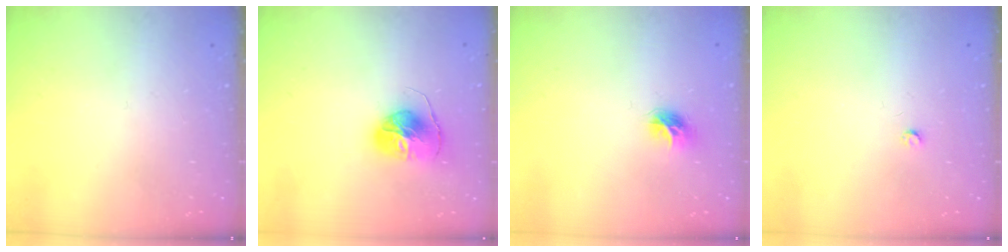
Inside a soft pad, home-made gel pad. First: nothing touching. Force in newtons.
{"total": 10.1, "press": 10.1, "slide": 0.2}
{"total": 7.5, "press": 7.5, "slide": 0.4}
{"total": 2.5, "press": 2.5, "slide": 0.4}